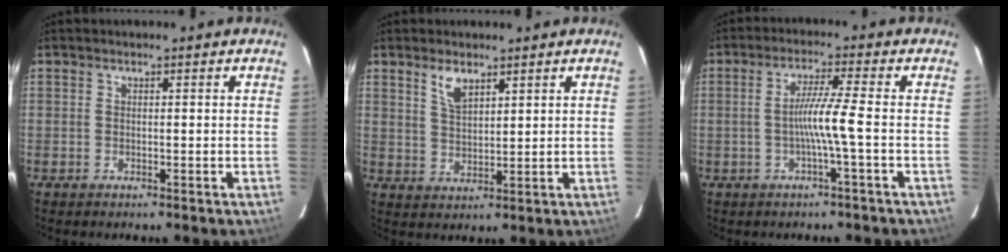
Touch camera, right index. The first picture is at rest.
{"total": 4.5, "force": [2.9, 1.8, 2.8], "torque": [-0.054, 0.001, 0.058]}
{"total": 5.6, "force": [-1.4, -1.5, 5.2], "torque": [-0.109, -0.001, -0.025]}